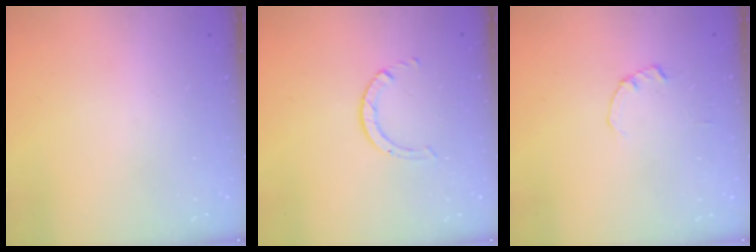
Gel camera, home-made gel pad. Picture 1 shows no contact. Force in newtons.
{"total": 1.7, "press": 1.7, "slide": 0.1}
{"total": 0.0}